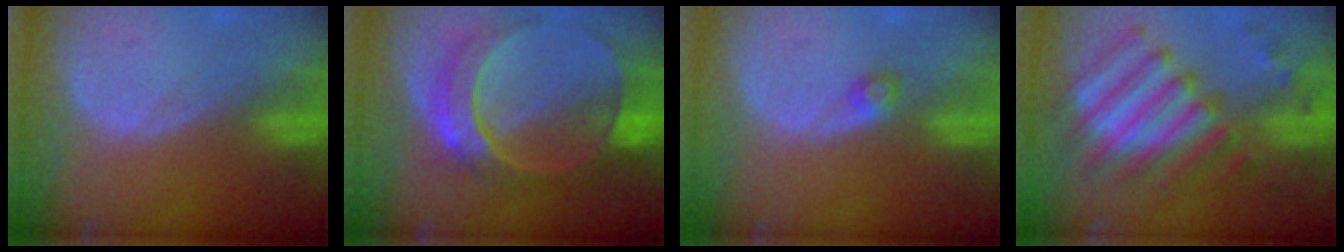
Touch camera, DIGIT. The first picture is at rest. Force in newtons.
{"total": 9.9, "press": 8.5, "slide": 5.0}
{"total": 1.6, "press": 1.6, "slide": 0.3}
{"total": 10.7, "press": 10.2, "slide": 3.2}